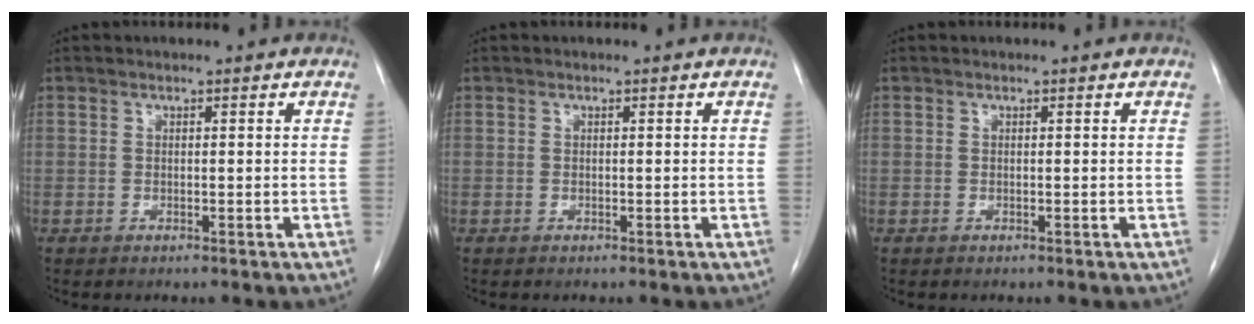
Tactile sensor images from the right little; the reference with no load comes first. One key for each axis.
{"total": 0.0}
{"total": 0.0}